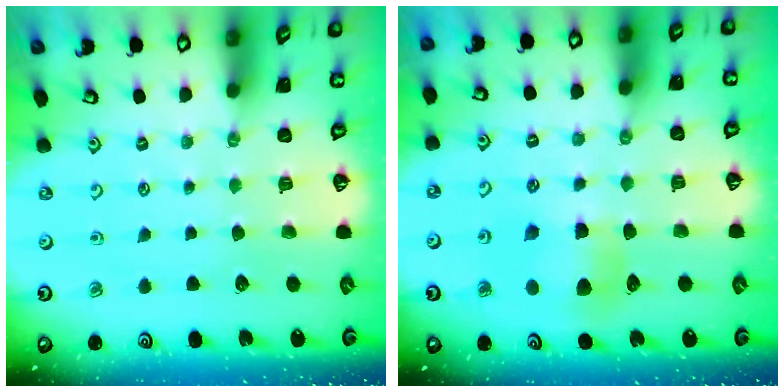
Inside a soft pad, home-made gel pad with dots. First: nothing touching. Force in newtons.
{"total": 7.2, "press": 7.2, "slide": 0.8}